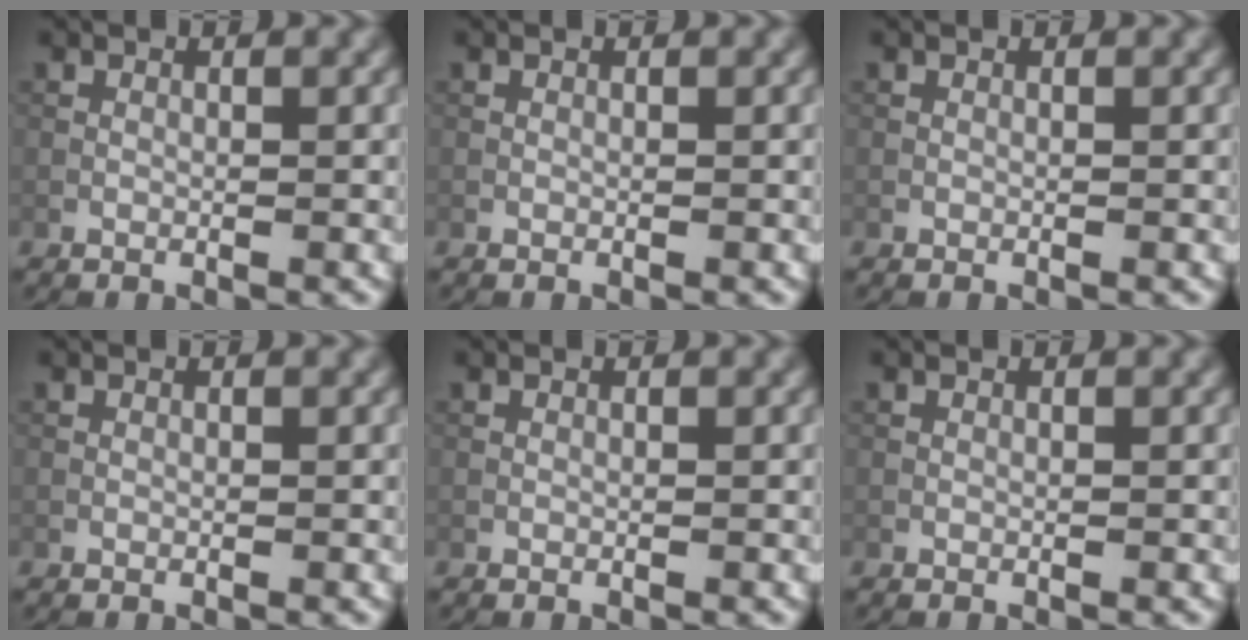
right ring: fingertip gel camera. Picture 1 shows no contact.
{"total": 0.0}
{"total": 0.0}
{"total": 0.0}
{"total": 0.0}
{"total": 0.0}